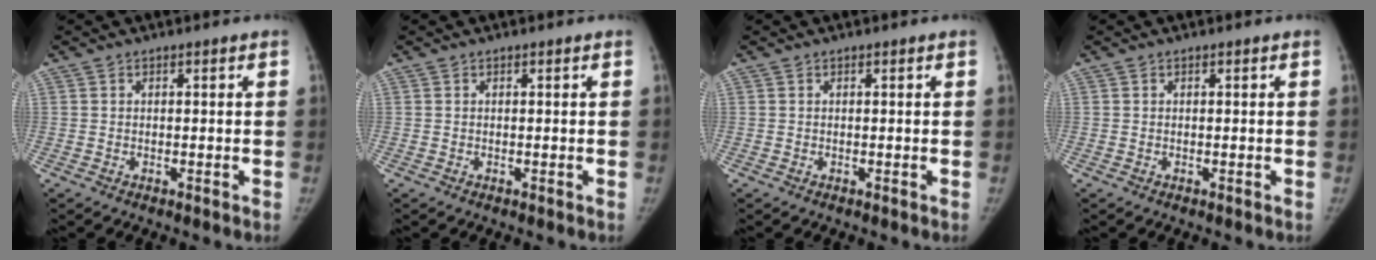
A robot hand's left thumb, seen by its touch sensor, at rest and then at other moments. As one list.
[{"total": 0.0}, {"total": 0.0}, {"total": 0.0}]